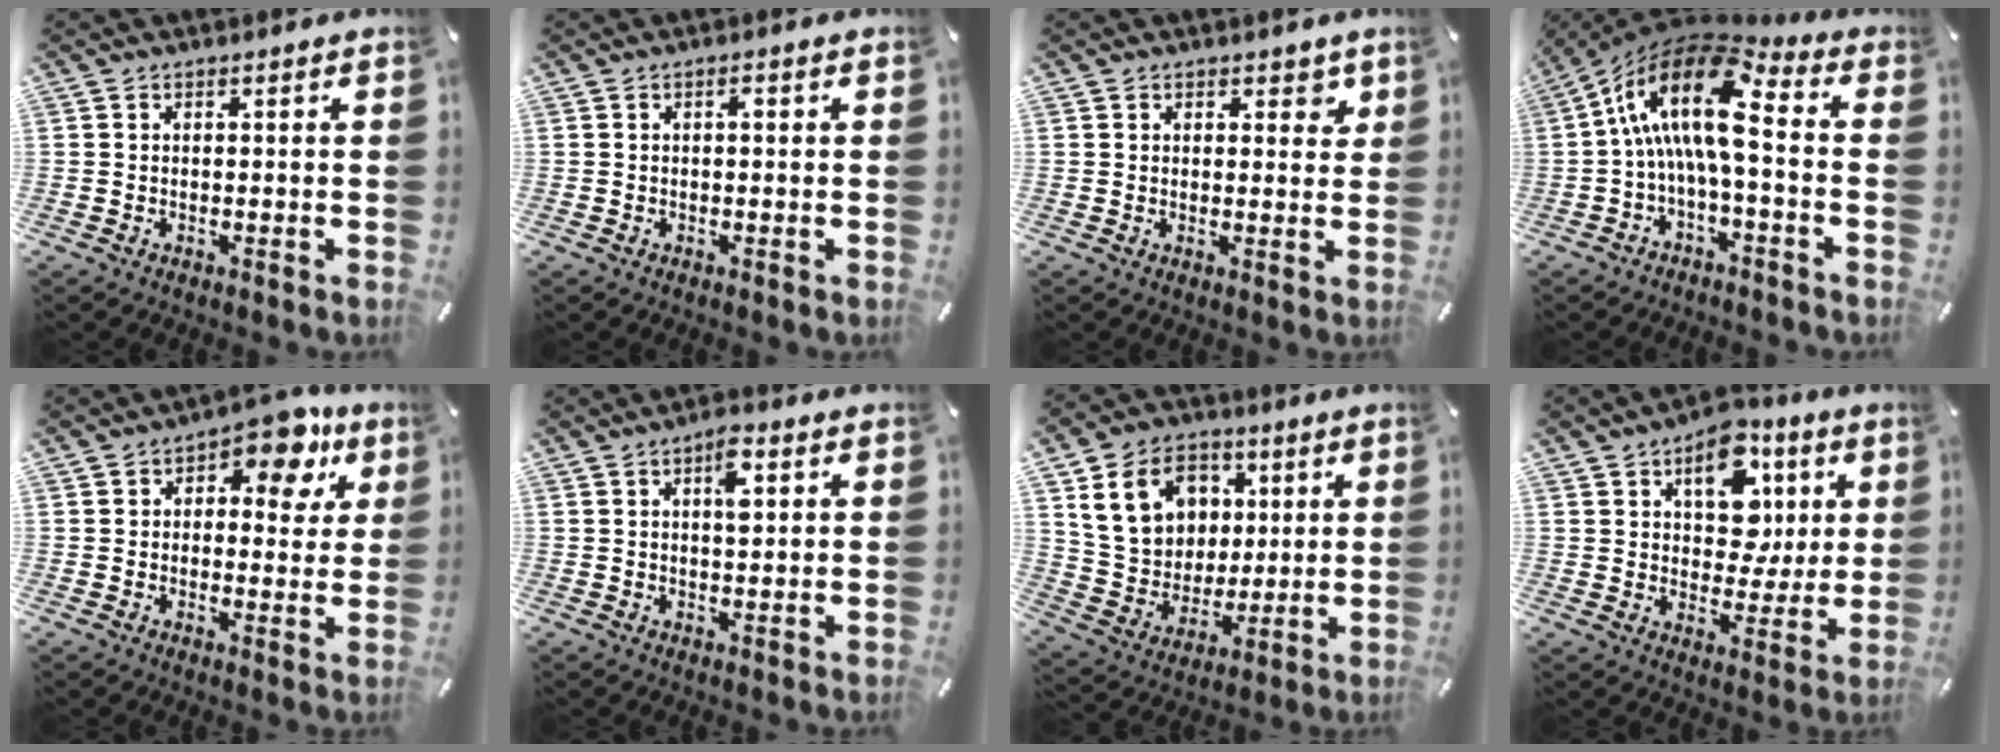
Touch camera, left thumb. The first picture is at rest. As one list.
[{"total": 1.2, "force": [0.2, 0.4, 1.1], "torque": [-0.021, 0.005, 0.001]}, {"total": 3.1, "force": [1.8, 2.1, 1.5], "torque": [-0.002, -0.003, 0.023]}, {"total": 18.4, "force": [1.5, 8.1, 16.5], "torque": [-0.325, -0.006, 0.022]}, {"total": 10.0, "force": [5.5, 5.5, 6.3], "torque": [-0.065, -0.035, 0.086]}, {"total": 5.7, "force": [1.8, 2.7, 4.7], "torque": [-0.060, -0.006, 0.020]}, {"total": 15.6, "force": [5.3, 13.2, 6.4], "torque": [-0.119, -0.006, 0.110]}, {"total": 13.5, "force": [5.5, 9.5, 7.9], "torque": [-0.107, -0.021, 0.097]}]